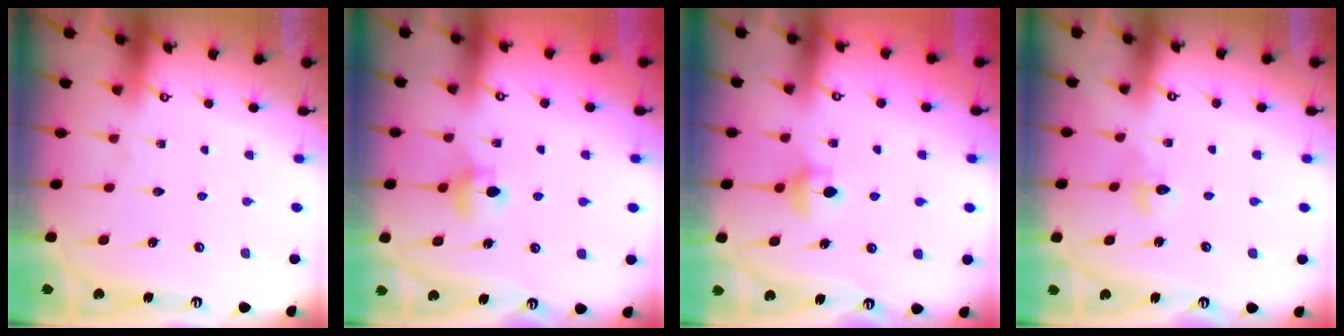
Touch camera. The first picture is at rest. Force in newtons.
{"total": 6.1, "press": 6.1, "slide": 0.7}
{"total": 5.4, "press": 5.4, "slide": 0.5}
{"total": 3.8, "press": 3.7, "slide": 0.6}